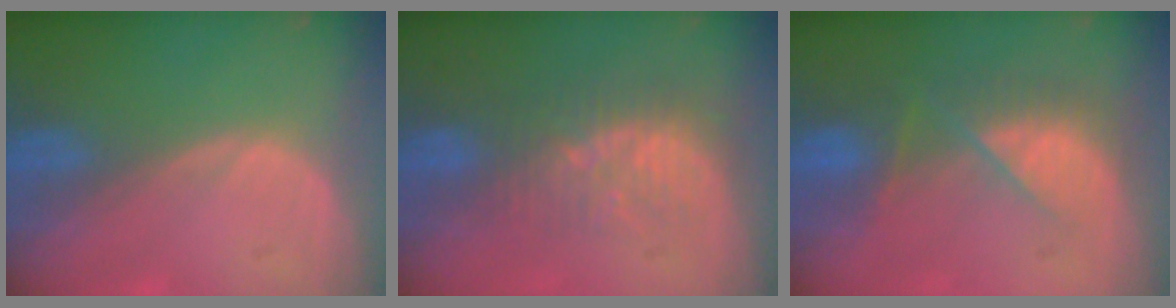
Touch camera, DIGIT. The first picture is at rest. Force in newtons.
{"total": 7.6, "press": 7.1, "slide": 2.8}
{"total": 7.7, "press": 7.1, "slide": 3.1}